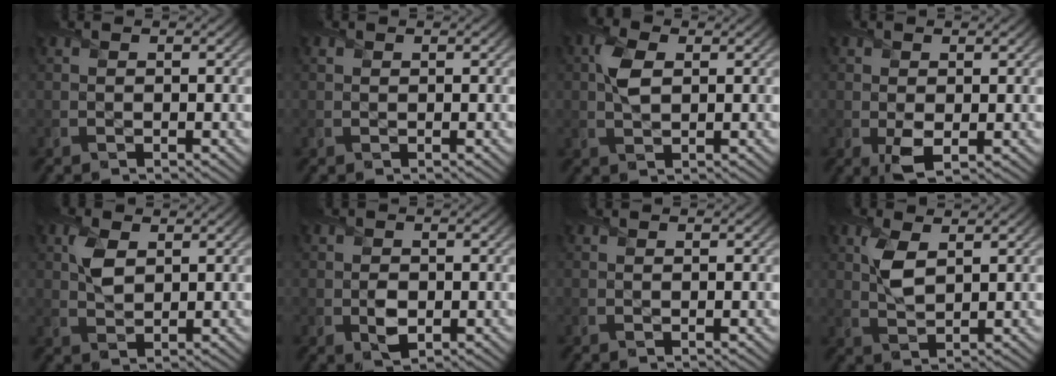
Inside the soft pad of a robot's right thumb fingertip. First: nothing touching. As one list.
[{"total": 0.6, "force": [0.2, 0.5, 0.1], "torque": [0.000, -0.003, 0.004]}, {"total": 3.8, "force": [0.9, 2.2, 3.0], "torque": [-0.074, 0.008, 0.013]}, {"total": 2.8, "force": [-0.3, 1.8, 2.1], "torque": [-0.047, -0.013, -0.005]}, {"total": 3.6, "force": [1.4, 2.2, 2.6], "torque": [-0.063, 0.004, 0.026]}, {"total": 2.7, "force": [-0.4, 2.1, 1.6], "torque": [-0.032, -0.011, -0.007]}, {"total": 0.0}, {"total": 4.3, "force": [1.7, 2.1, 3.3], "torque": [-0.082, 0.003, 0.035]}]